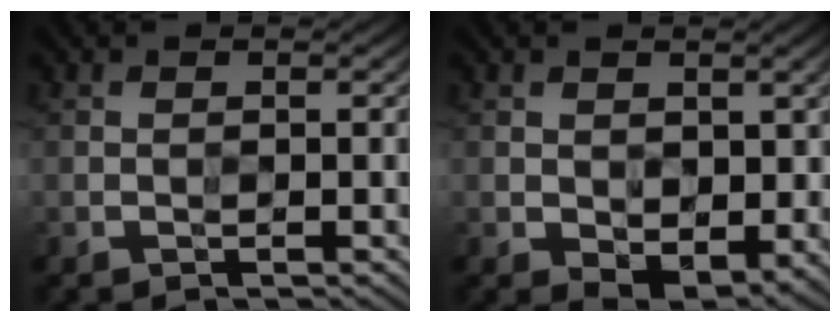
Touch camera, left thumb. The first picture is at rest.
{"total": 3.9, "force": [0.3, 2.9, 2.6], "torque": [-0.051, -0.016, 0.009]}